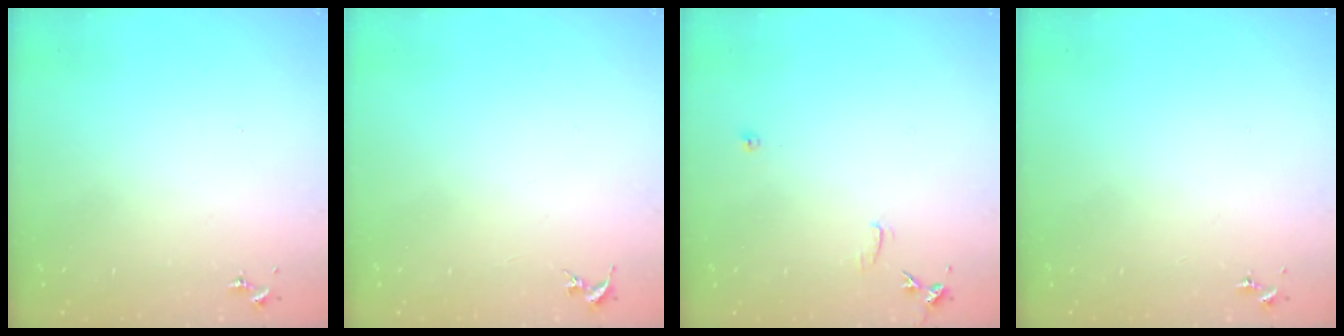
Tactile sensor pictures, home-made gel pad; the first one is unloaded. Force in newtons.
{"total": 0.0}
{"total": 7.5, "press": 7.5, "slide": 0.6}
{"total": 0.0}